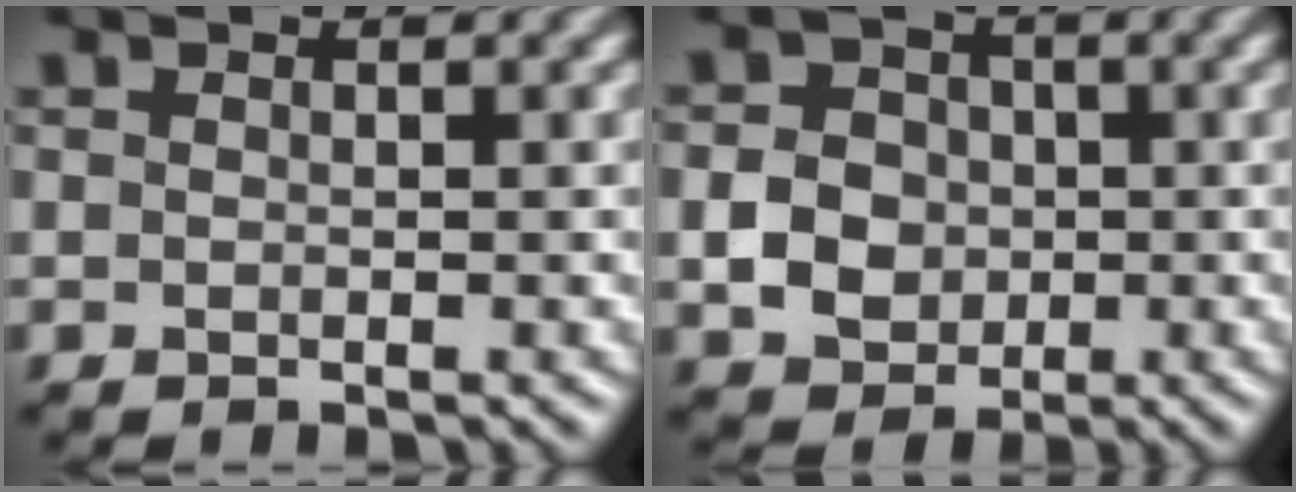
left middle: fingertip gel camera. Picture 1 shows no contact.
{"total": 3.9, "force": [-0.5, 3.5, 1.7], "torque": [-0.028, 0.000, -0.012]}